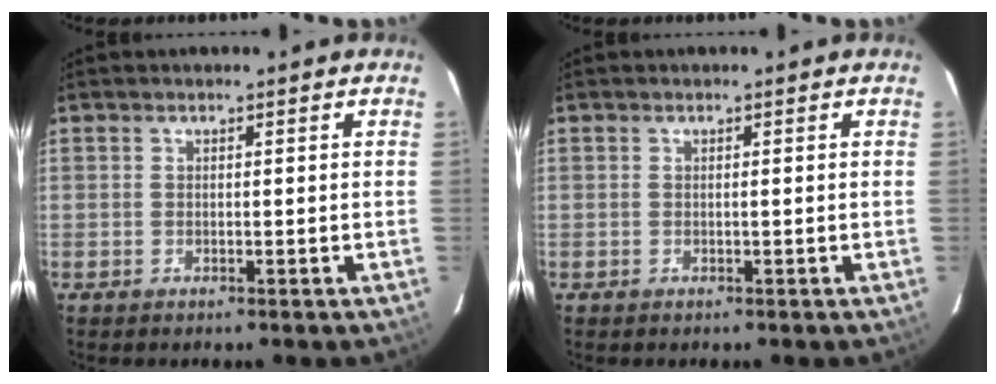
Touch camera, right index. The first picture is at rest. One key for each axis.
{"total": 0.0}